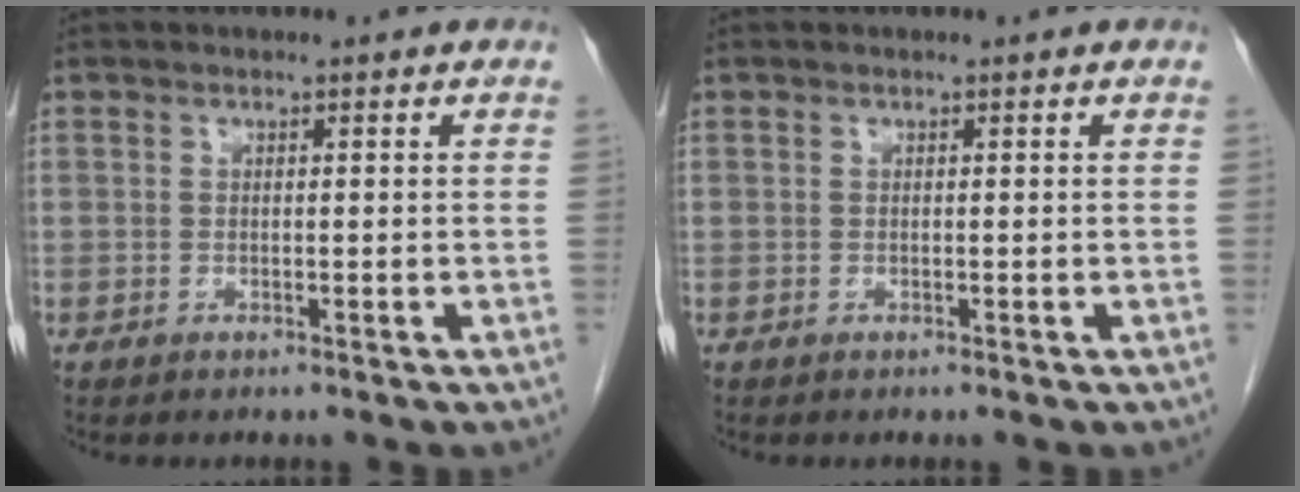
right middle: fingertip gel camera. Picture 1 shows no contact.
{"total": 0.0}